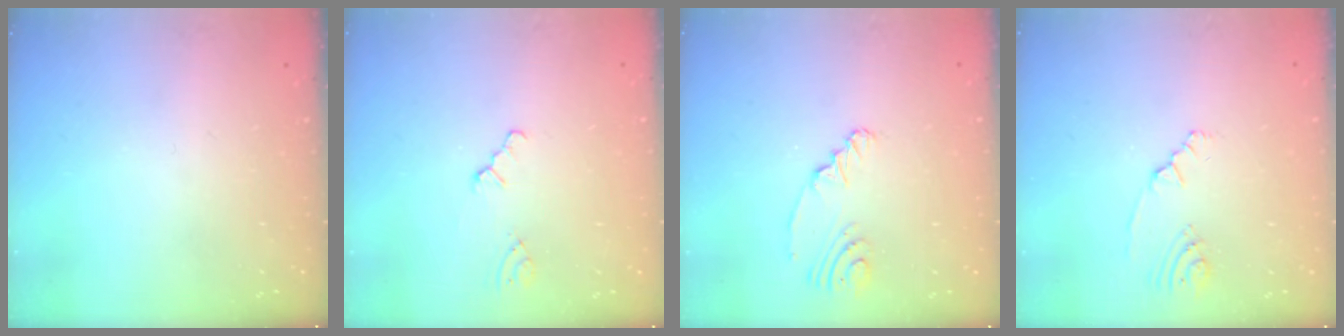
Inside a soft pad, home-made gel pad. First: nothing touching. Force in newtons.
{"total": 0.5, "press": 0.5, "slide": 0.2}
{"total": 3.5, "press": 2.6, "slide": 2.4}
{"total": 2.4, "press": 2.2, "slide": 1.1}